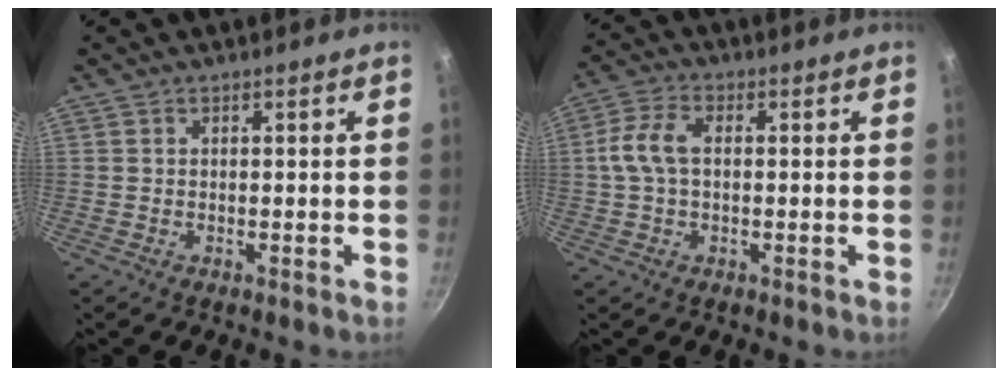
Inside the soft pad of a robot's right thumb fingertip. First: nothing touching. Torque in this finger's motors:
{"motor_torque": [-0.39, 0.47, 0.69, -0.21, 0.06]}